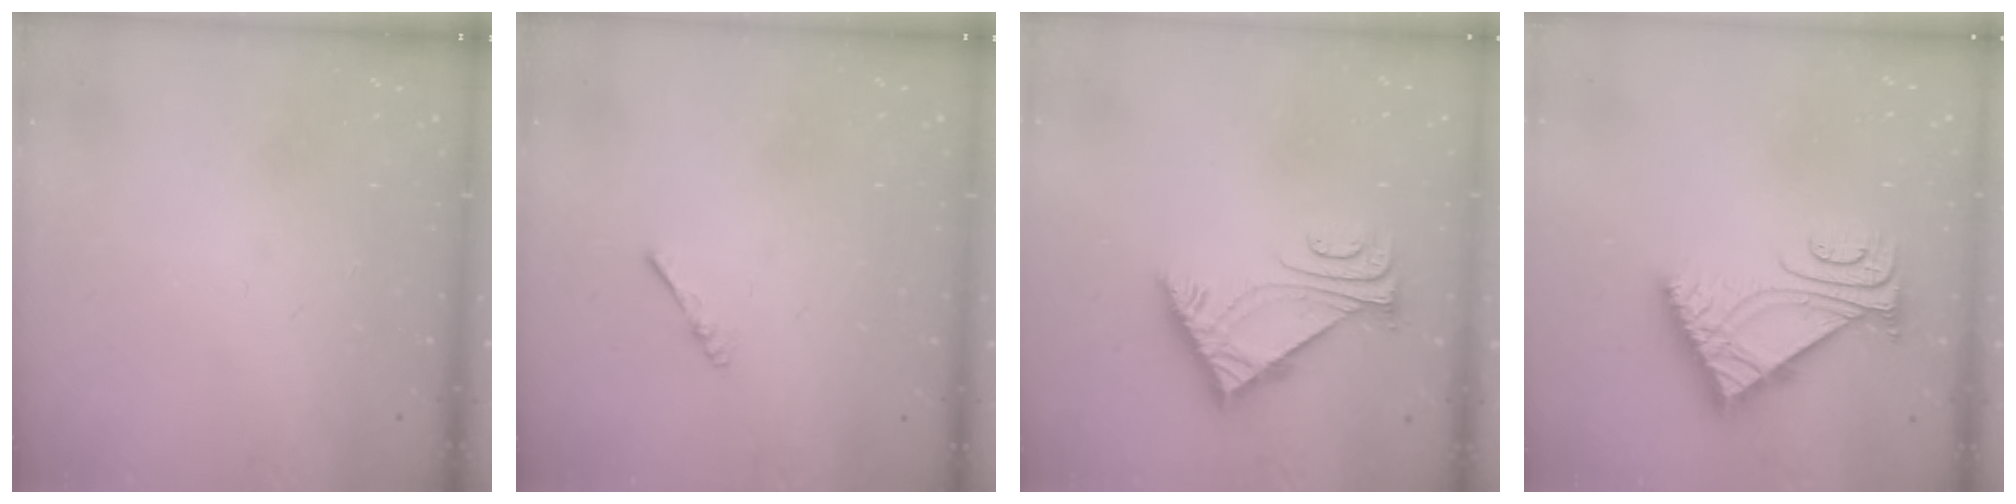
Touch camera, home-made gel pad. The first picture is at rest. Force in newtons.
{"total": 2.2, "press": 2.2, "slide": 0.4}
{"total": 6.3, "press": 6.3, "slide": 0.9}
{"total": 7.4, "press": 7.3, "slide": 1.0}